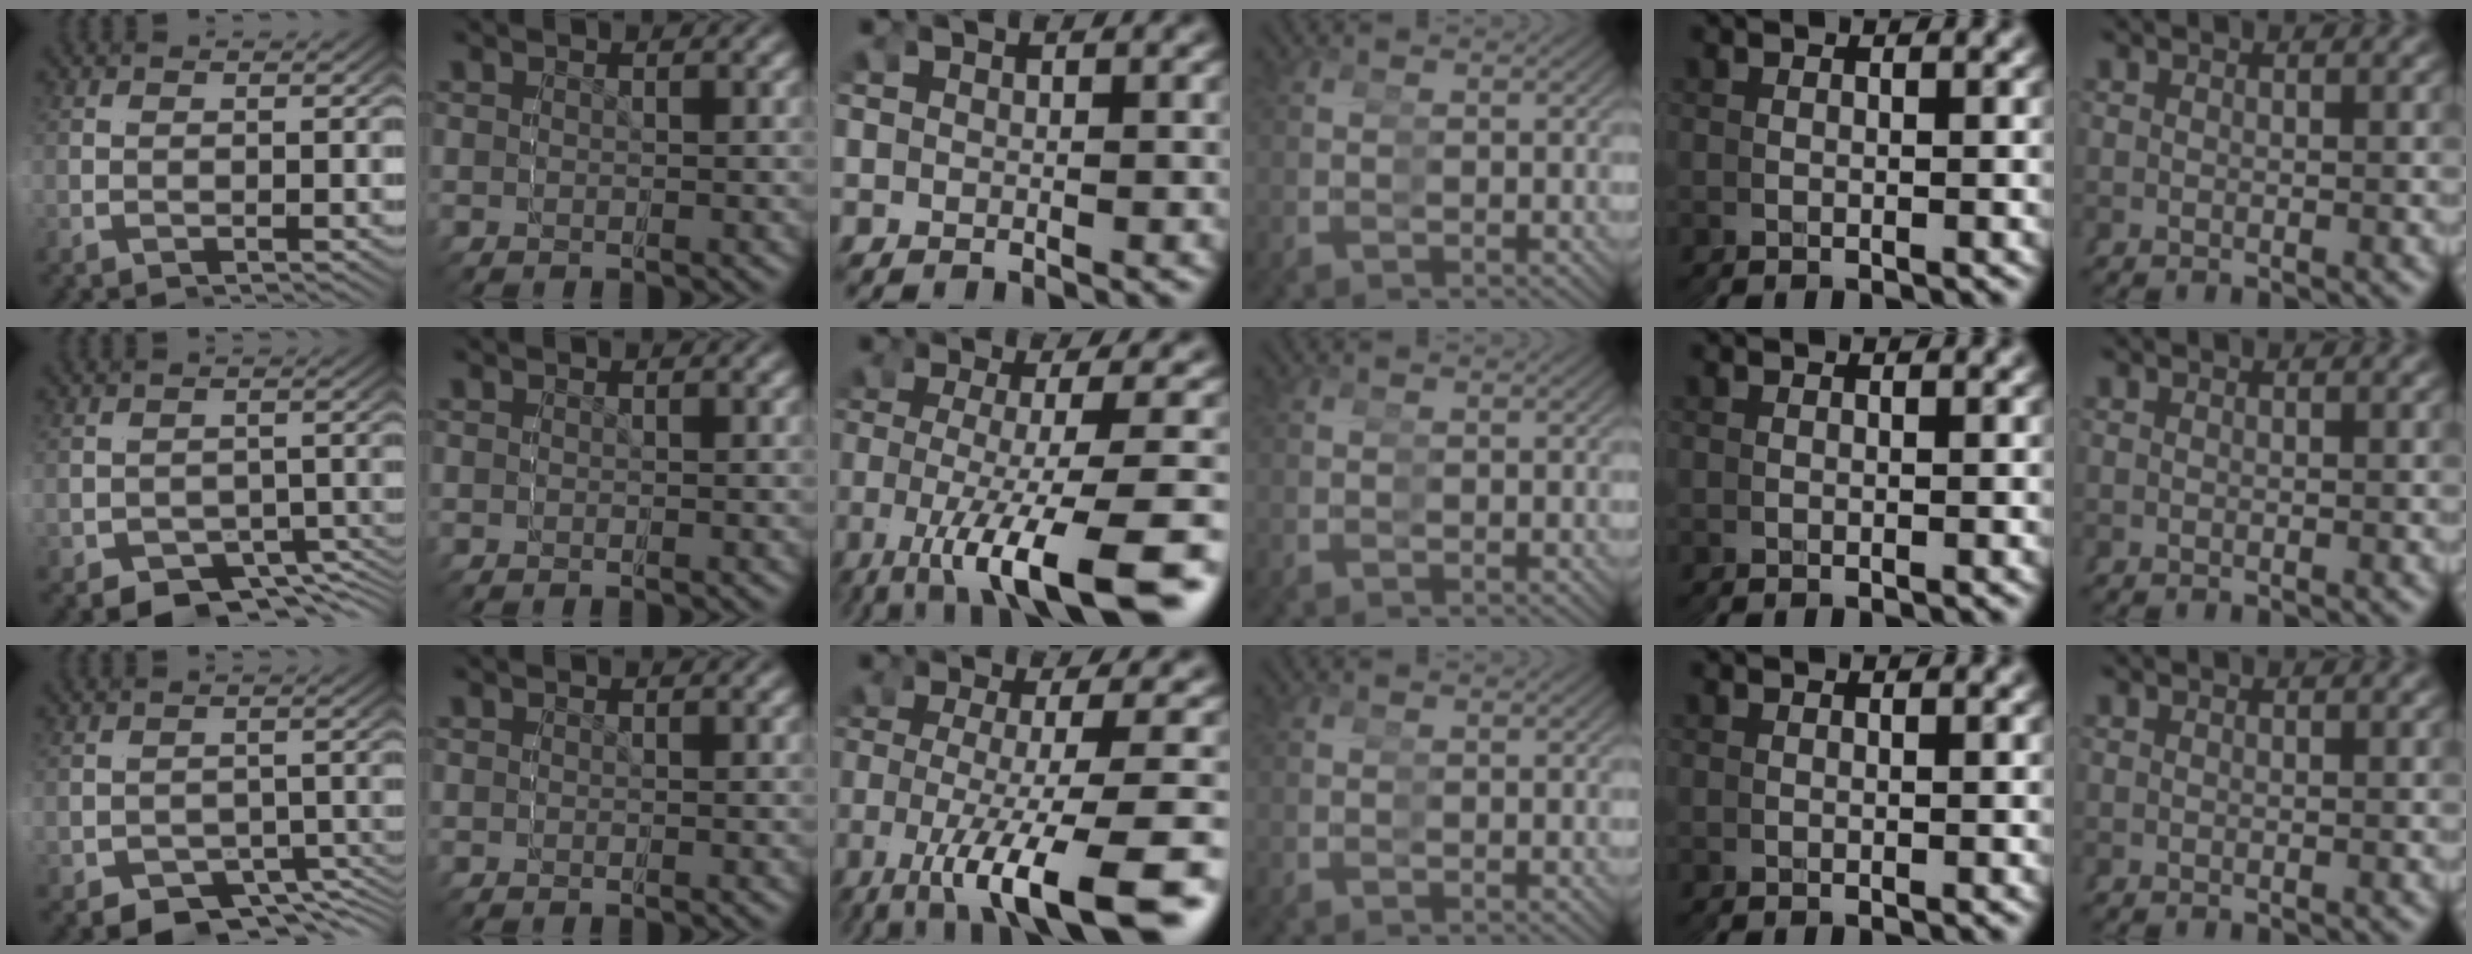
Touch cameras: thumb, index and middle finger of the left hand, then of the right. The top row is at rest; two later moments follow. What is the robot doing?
{"motion": "grasp_and_lifting", "object": "glue stick"}